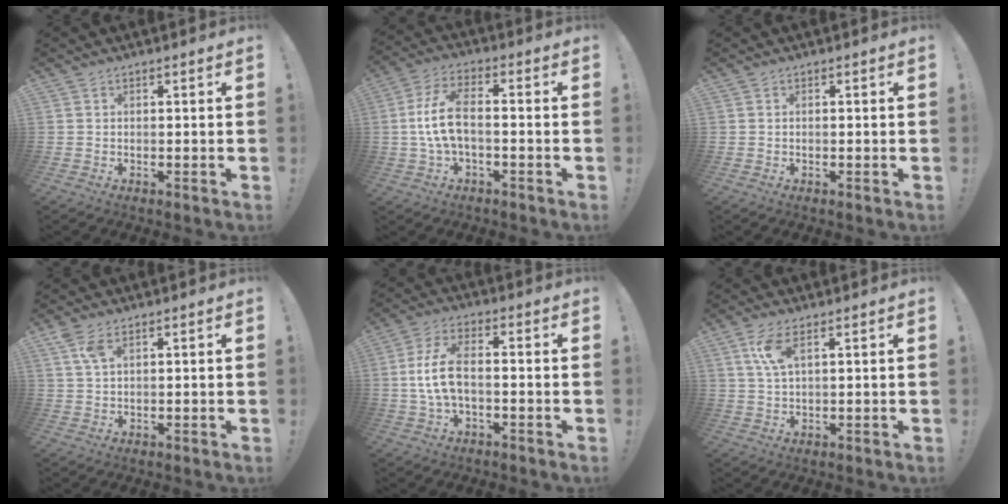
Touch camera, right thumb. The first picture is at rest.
{"total": 10.3, "force": [-1.1, 4.5, 9.1], "torque": [-0.176, 0.011, -0.016]}
{"total": 0.0}
{"total": 4.5, "force": [2.3, 1.8, 3.4], "torque": [-0.065, 0.000, 0.042]}
{"total": 9.3, "force": [-1.1, 4.1, 8.3], "torque": [-0.170, 0.004, -0.019]}
{"total": 6.3, "force": [2.6, 2.1, 5.4], "torque": [-0.099, -0.001, 0.045]}